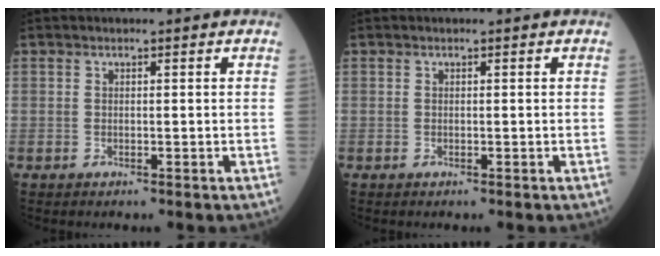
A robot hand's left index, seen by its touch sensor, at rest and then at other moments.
{"total": 0.0}